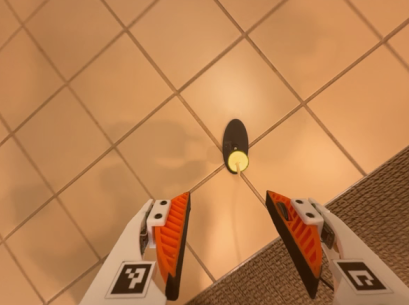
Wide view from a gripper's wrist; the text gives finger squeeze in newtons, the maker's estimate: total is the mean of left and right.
{"total": 0.0}